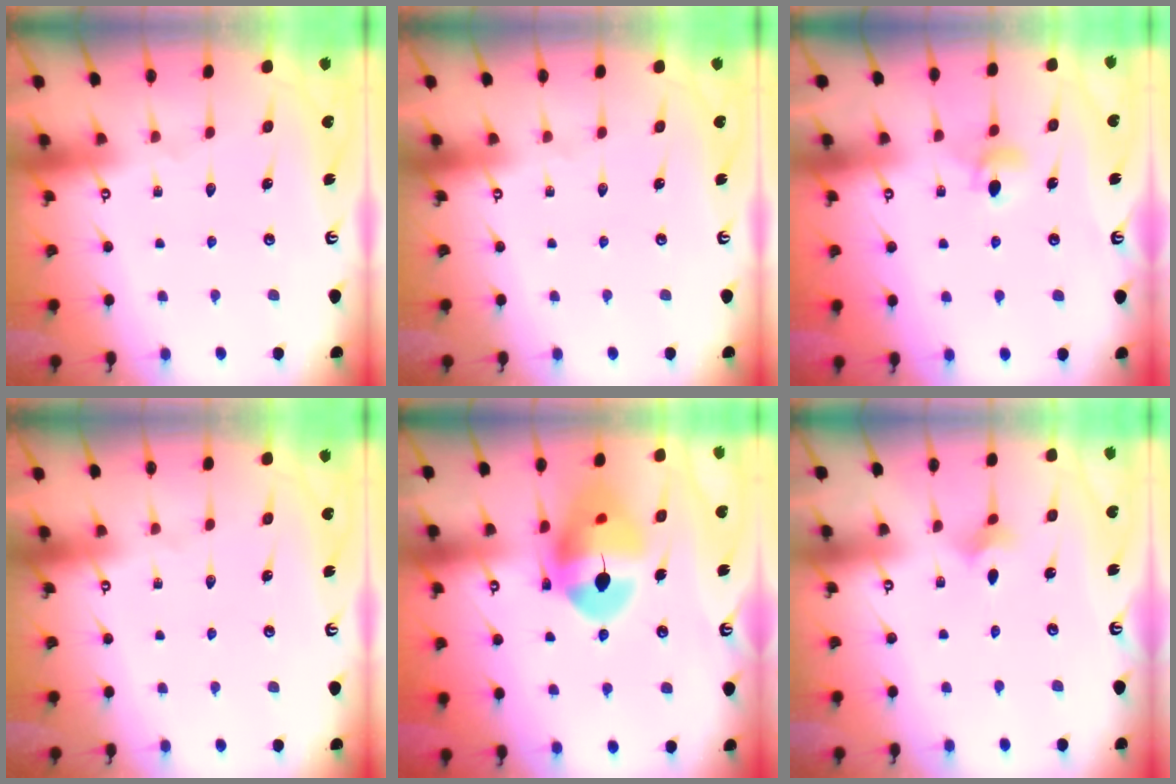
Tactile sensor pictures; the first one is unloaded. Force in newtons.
{"total": 0.0}
{"total": 5.6, "press": 5.5, "slide": 0.7}
{"total": 0.0}
{"total": 14.7, "press": 14.6, "slide": 1.9}
{"total": 1.7, "press": 1.7, "slide": 0.4}